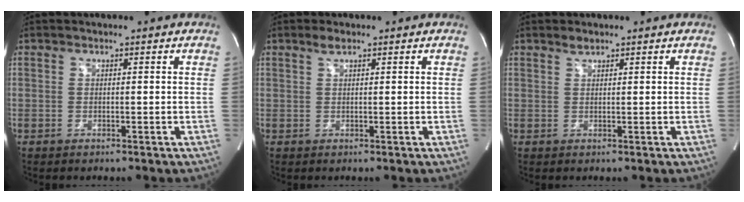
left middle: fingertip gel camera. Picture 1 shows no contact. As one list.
[{"total": 1.2, "force": [0.9, 0.2, 0.8], "torque": [-0.020, 0.003, 0.019]}, {"total": 0.9, "force": [0.9, 0.2, 0.3], "torque": [-0.010, 0.000, 0.018]}]